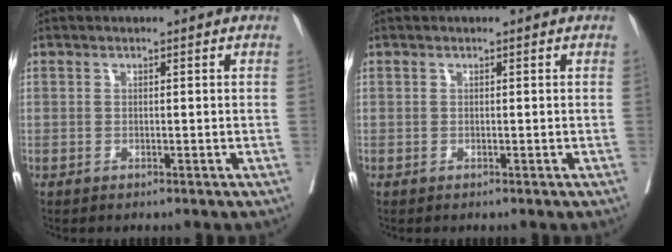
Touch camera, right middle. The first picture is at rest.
{"total": 0.0}